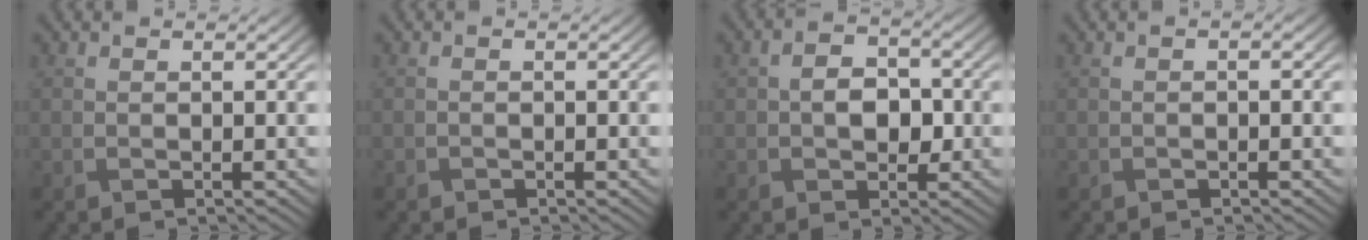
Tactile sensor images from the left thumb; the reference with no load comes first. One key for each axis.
{"total": 0.5, "fx": -0.4, "fy": 0.3, "fz": 0.0, "tx": 0.001, "ty": -0.003, "tz": -0.007}
{"total": 4.1, "fx": -0.4, "fy": 3.0, "fz": 2.8, "tx": -0.048, "ty": -0.001, "tz": -0.016}
{"total": 0.9, "fx": -0.3, "fy": 0.3, "fz": 0.8, "tx": -0.014, "ty": 0.002, "tz": -0.003}